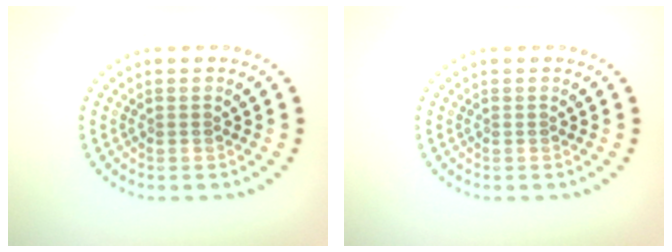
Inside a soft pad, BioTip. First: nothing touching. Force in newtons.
{"total": 0.0}